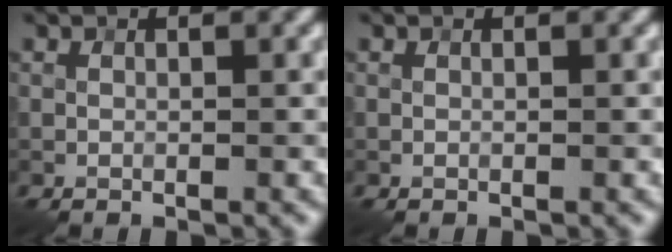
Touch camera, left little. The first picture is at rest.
{"total": 0.0}